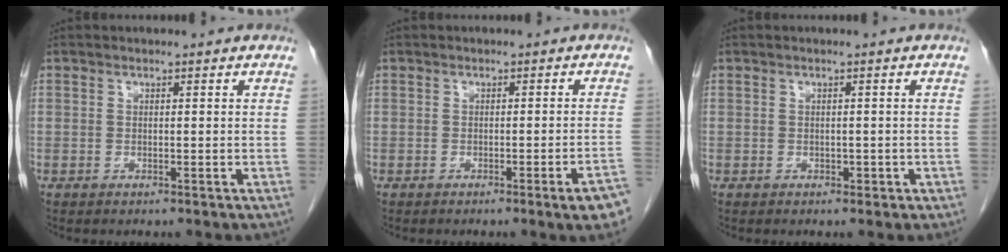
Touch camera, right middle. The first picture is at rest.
{"total": 4.6, "force": [-2.9, -0.6, 3.6], "torque": [-0.032, -0.008, -0.041]}
{"total": 0.9, "force": [-0.3, 0.7, 0.5], "torque": [-0.007, 0.002, -0.002]}